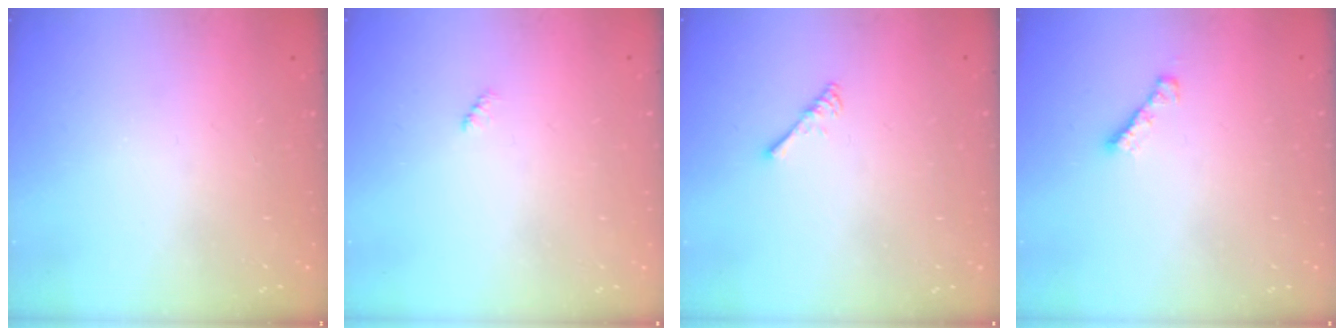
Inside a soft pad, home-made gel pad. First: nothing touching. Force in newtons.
{"total": 2.3, "press": 2.2, "slide": 0.5}
{"total": 2.4, "press": 2.4, "slide": 0.4}
{"total": 2.3, "press": 2.3, "slide": 0.4}